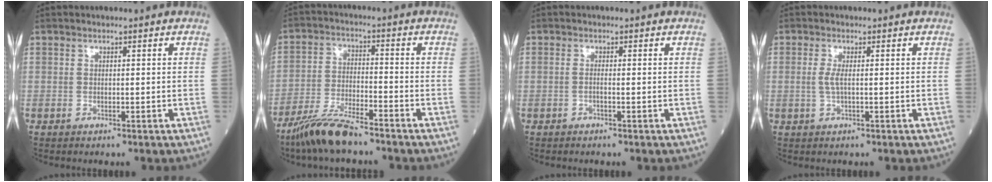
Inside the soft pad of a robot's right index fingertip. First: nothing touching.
{"total": 8.5, "force": [-6.9, 1.0, 4.9], "torque": [-0.100, -0.022, -0.134]}
{"total": 0.6, "force": [-0.3, 0.0, 0.6], "torque": [-0.010, 0.001, -0.007]}
{"total": 1.8, "force": [0.0, 0.2, 1.8], "torque": [-0.049, -0.002, 0.001]}